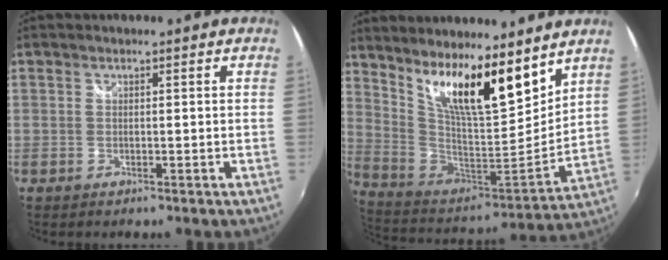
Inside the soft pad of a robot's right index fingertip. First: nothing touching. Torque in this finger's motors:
{"motor_torque": [0.40, 0.59, 0.40, 0.18]}